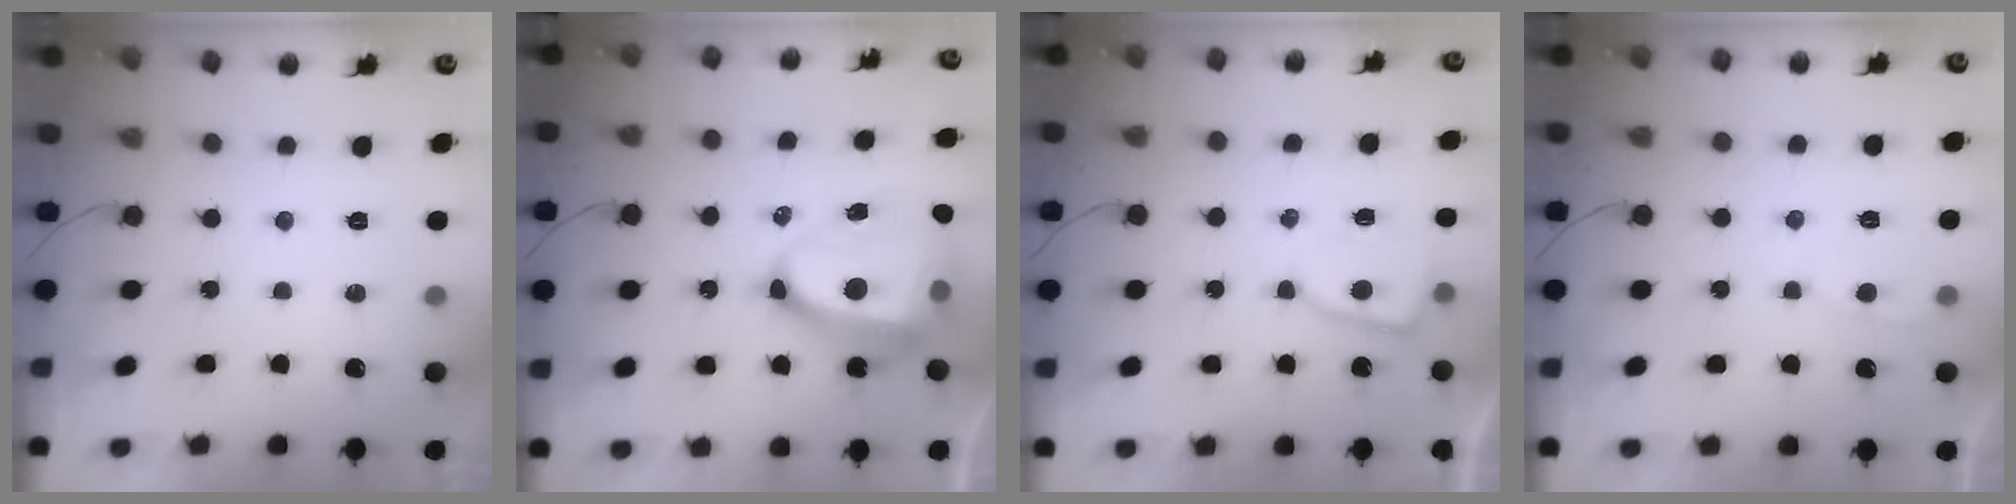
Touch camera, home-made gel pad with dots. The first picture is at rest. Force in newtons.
{"total": 17.4, "press": 17.3, "slide": 2.0}
{"total": 4.7, "press": 4.7, "slide": 0.5}
{"total": 2.1, "press": 2.1, "slide": 0.2}